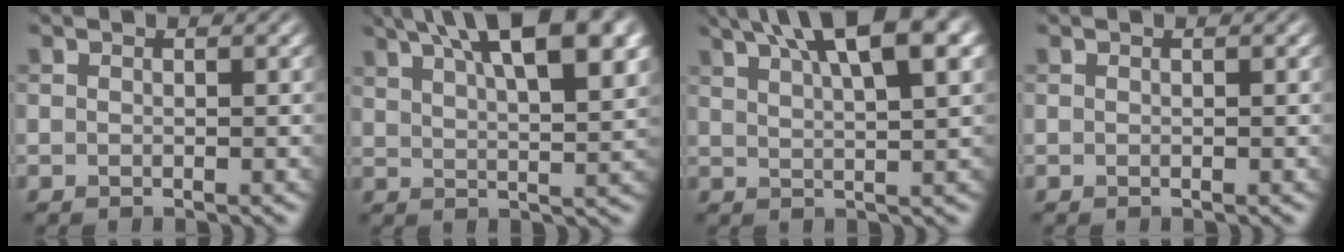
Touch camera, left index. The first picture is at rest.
{"total": 12.3, "force": [7.0, 4.4, 9.2], "torque": [-0.117, 0.034, 0.096]}
{"total": 10.4, "force": [6.1, 3.0, 7.9], "torque": [-0.096, 0.036, 0.078]}
{"total": 0.0}